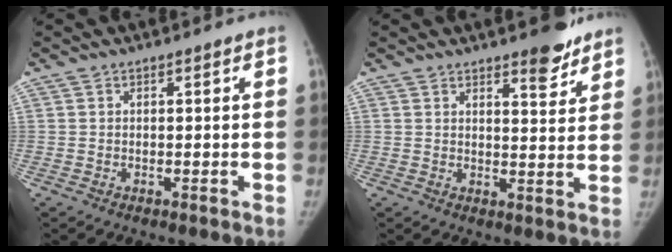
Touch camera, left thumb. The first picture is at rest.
{"total": 6.3, "force": [4.7, 1.9, 3.7], "torque": [-0.030, -0.033, 0.063]}